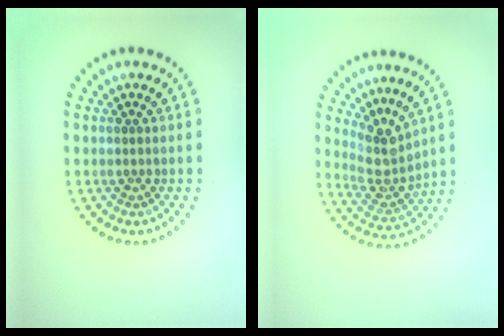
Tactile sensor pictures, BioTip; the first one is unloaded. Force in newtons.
{"total": 3.7, "press": 2.7, "slide": 2.5}